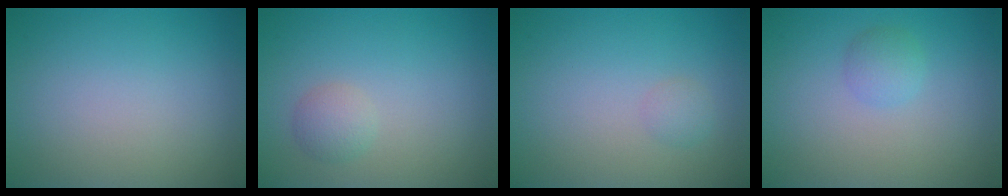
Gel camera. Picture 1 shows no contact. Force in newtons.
{"total": 1.6, "press": 1.6, "slide": 0.1}
{"total": 1.0, "press": 1.0, "slide": 0.0}
{"total": 1.5, "press": 1.5, "slide": 0.1}